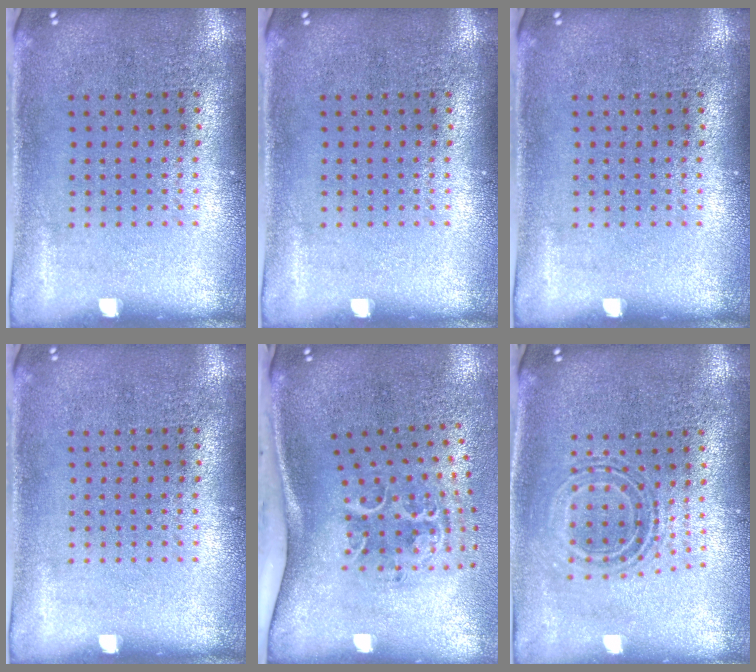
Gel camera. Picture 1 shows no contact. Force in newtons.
{"total": 0.0}
{"total": 0.0}
{"total": 0.0}
{"total": 2.2, "press": 1.4, "slide": 1.8}
{"total": 0.7, "press": 0.6, "slide": 0.3}